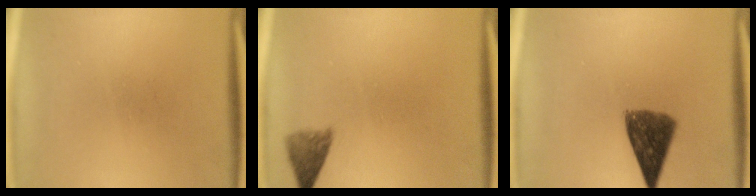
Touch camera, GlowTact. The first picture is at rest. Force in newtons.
{"total": 2.8}
{"total": 8.4}